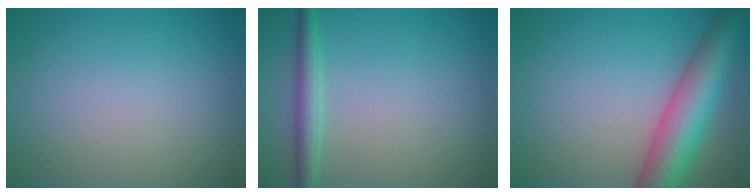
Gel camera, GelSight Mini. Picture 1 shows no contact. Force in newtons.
{"total": 2.4, "press": 2.4, "slide": 0.1}
{"total": 7.8, "press": 7.8, "slide": 0.4}